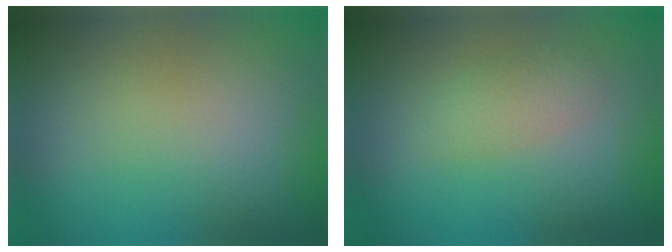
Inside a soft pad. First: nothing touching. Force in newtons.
{"total": 1.8, "press": 1.8, "slide": 0.0}